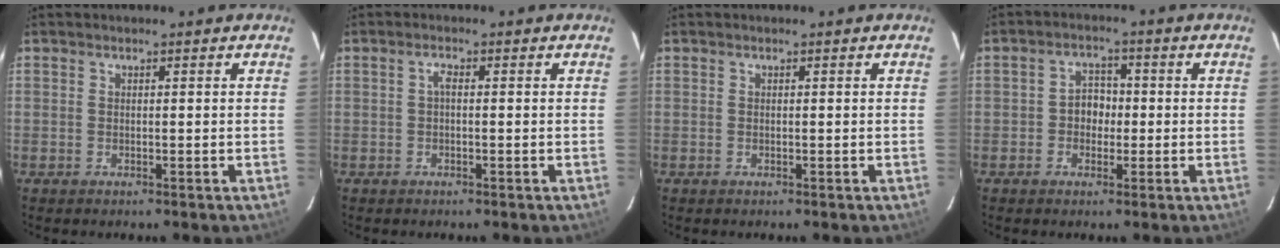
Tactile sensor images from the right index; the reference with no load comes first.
{"total": 1.2, "force": [-0.1, 0.5, 1.1], "torque": [-0.021, 0.008, -0.005]}
{"total": 0.0}
{"total": 3.7, "force": [-0.5, 2.8, 2.4], "torque": [-0.042, 0.013, -0.008]}